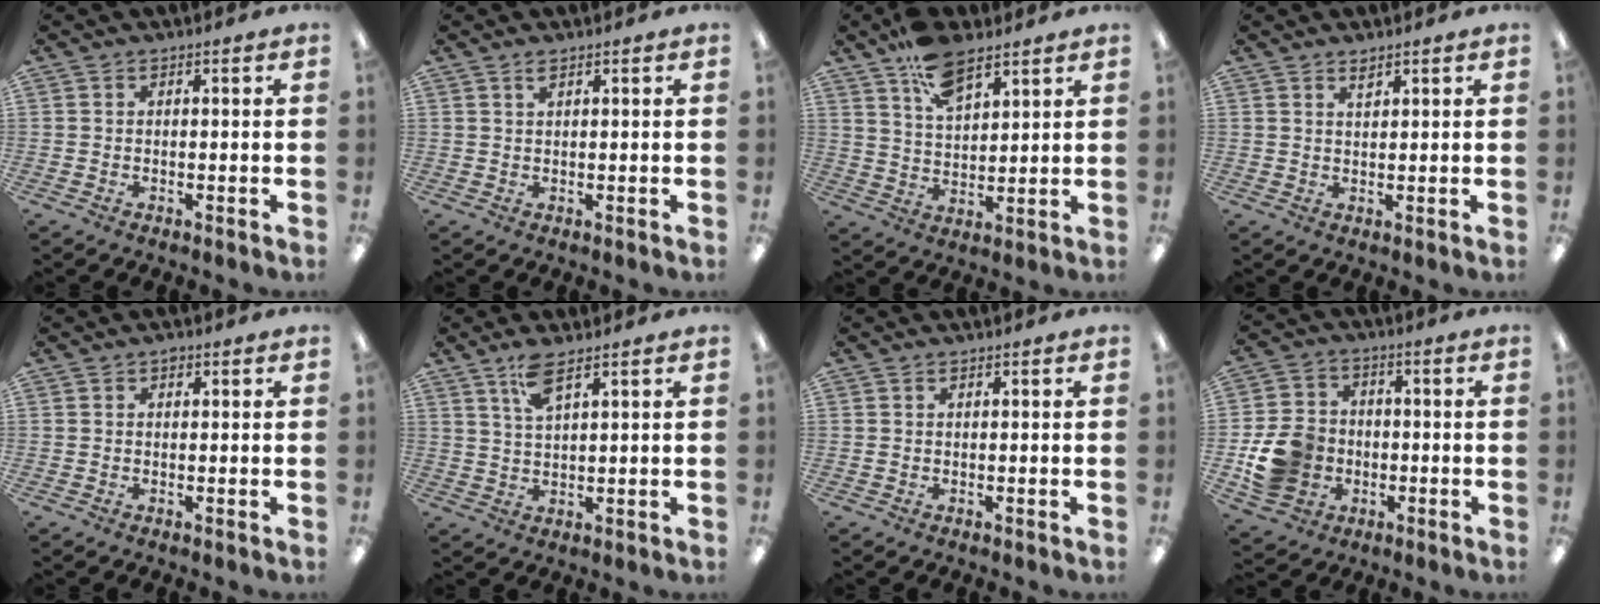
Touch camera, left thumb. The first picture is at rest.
{"total": 1.4, "force": [1.0, 0.4, 0.9], "torque": [-0.021, 0.001, 0.018]}
{"total": 10.5, "force": [7.3, 4.9, 5.8], "torque": [-0.099, -0.033, 0.133]}
{"total": 1.8, "force": [1.6, 0.5, 0.8], "torque": [-0.011, -0.005, 0.027]}
{"total": 1.0, "force": [0.5, 0.6, 0.7], "torque": [-0.007, 0.000, 0.006]}
{"total": 6.0, "force": [3.9, 1.6, 4.2], "torque": [-0.094, 0.002, 0.070]}
{"total": 0.5, "force": [0.2, 0.2, 0.4], "torque": [-0.009, 0.003, 0.003]}
{"total": 11.6, "force": [-2.8, 9.9, 5.4], "torque": [-0.115, 0.025, -0.045]}